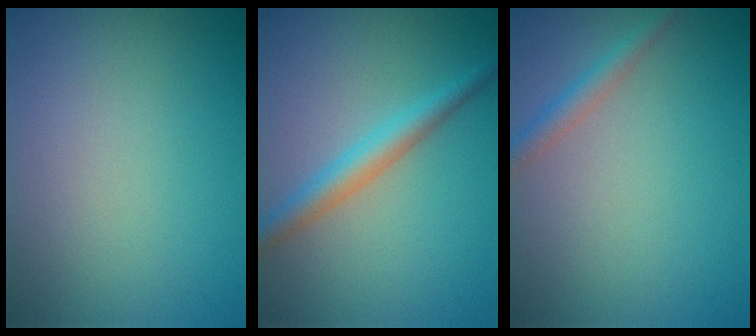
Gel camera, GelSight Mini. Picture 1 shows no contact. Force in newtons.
{"total": 2.9, "press": 2.9, "slide": 0.0}
{"total": 1.8, "press": 1.8, "slide": 0.1}